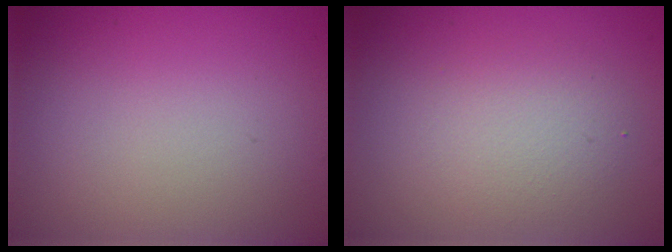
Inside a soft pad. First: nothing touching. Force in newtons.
{"total": 2.9, "press": 2.9, "slide": 0.3}